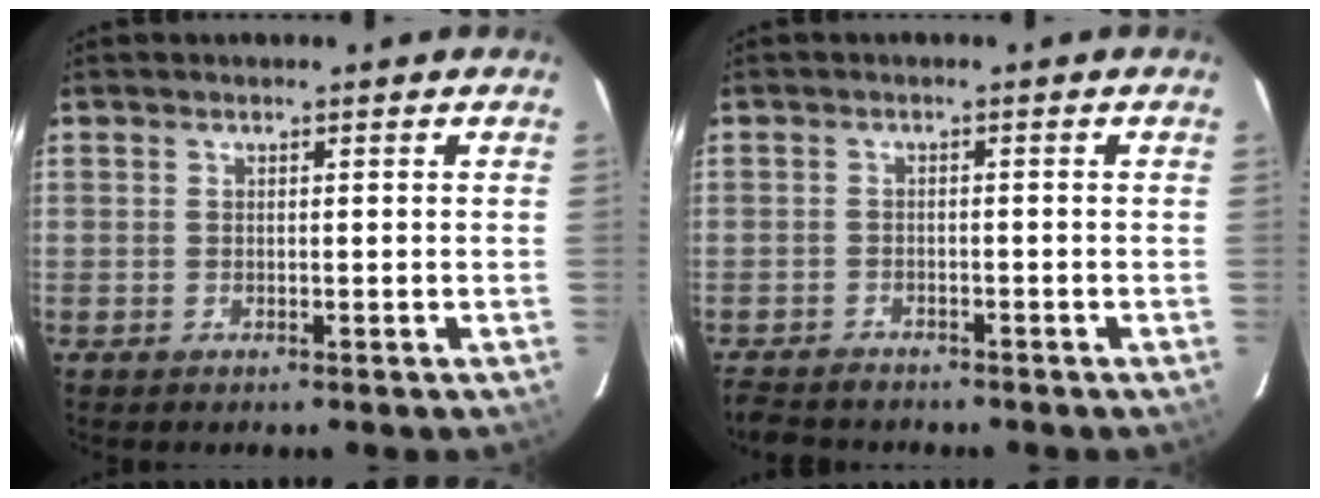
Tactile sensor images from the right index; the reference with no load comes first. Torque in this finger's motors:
{"motor_torque": [0.20, -0.03, 0.06, 0.02]}